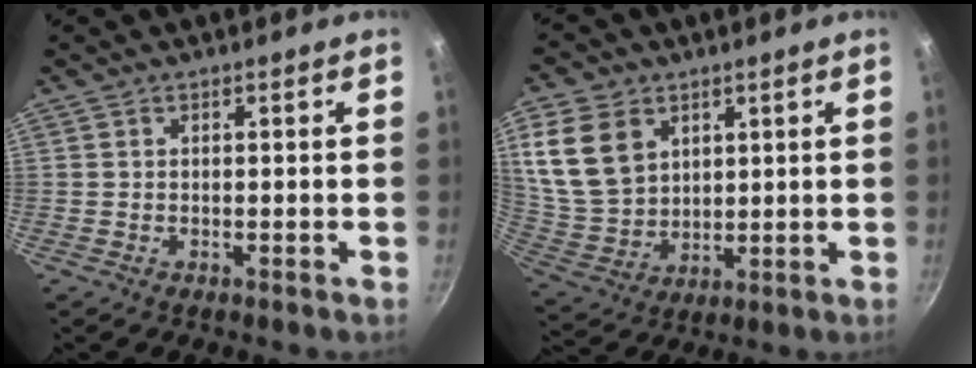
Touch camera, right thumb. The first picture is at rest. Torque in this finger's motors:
{"motor_torque": [-0.27, 0.63, 0.45, 0.06, 0.17]}